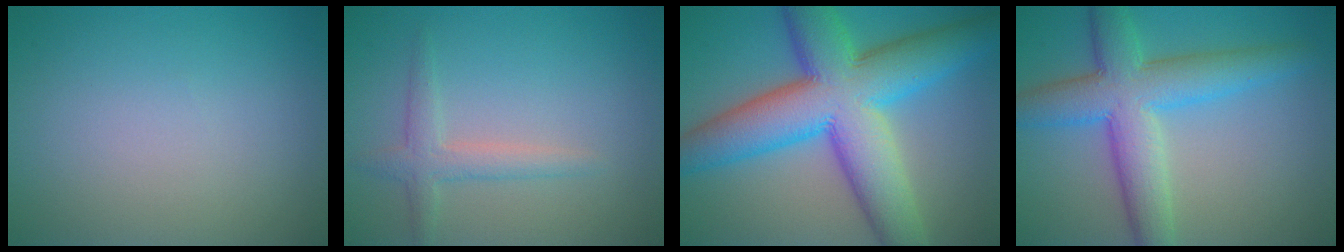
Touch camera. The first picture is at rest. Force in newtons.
{"total": 2.3, "press": 2.3, "slide": 0.1}
{"total": 13.2, "press": 13.2, "slide": 0.2}
{"total": 7.7, "press": 7.7, "slide": 0.1}